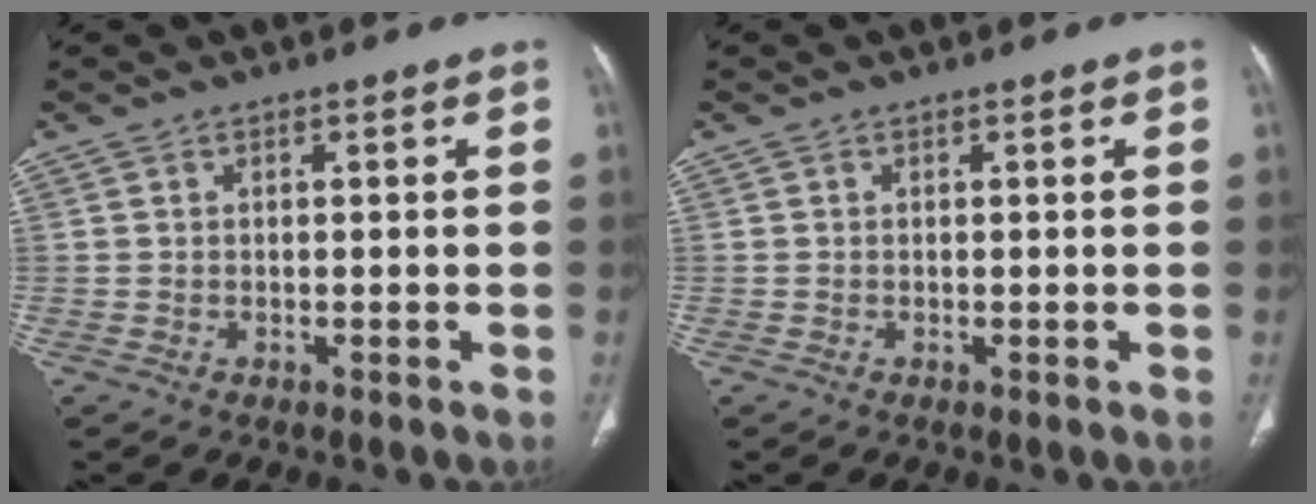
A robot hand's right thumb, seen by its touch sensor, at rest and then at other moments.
{"total": 0.0}